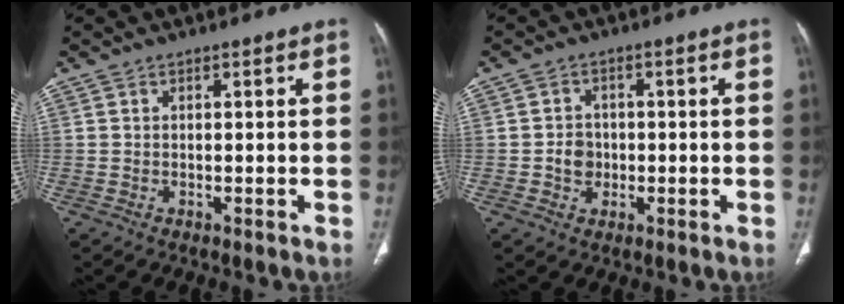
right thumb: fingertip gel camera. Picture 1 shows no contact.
{"total": 3.6, "force": [-0.6, 3.2, 1.6], "torque": [-0.008, 0.007, -0.011]}